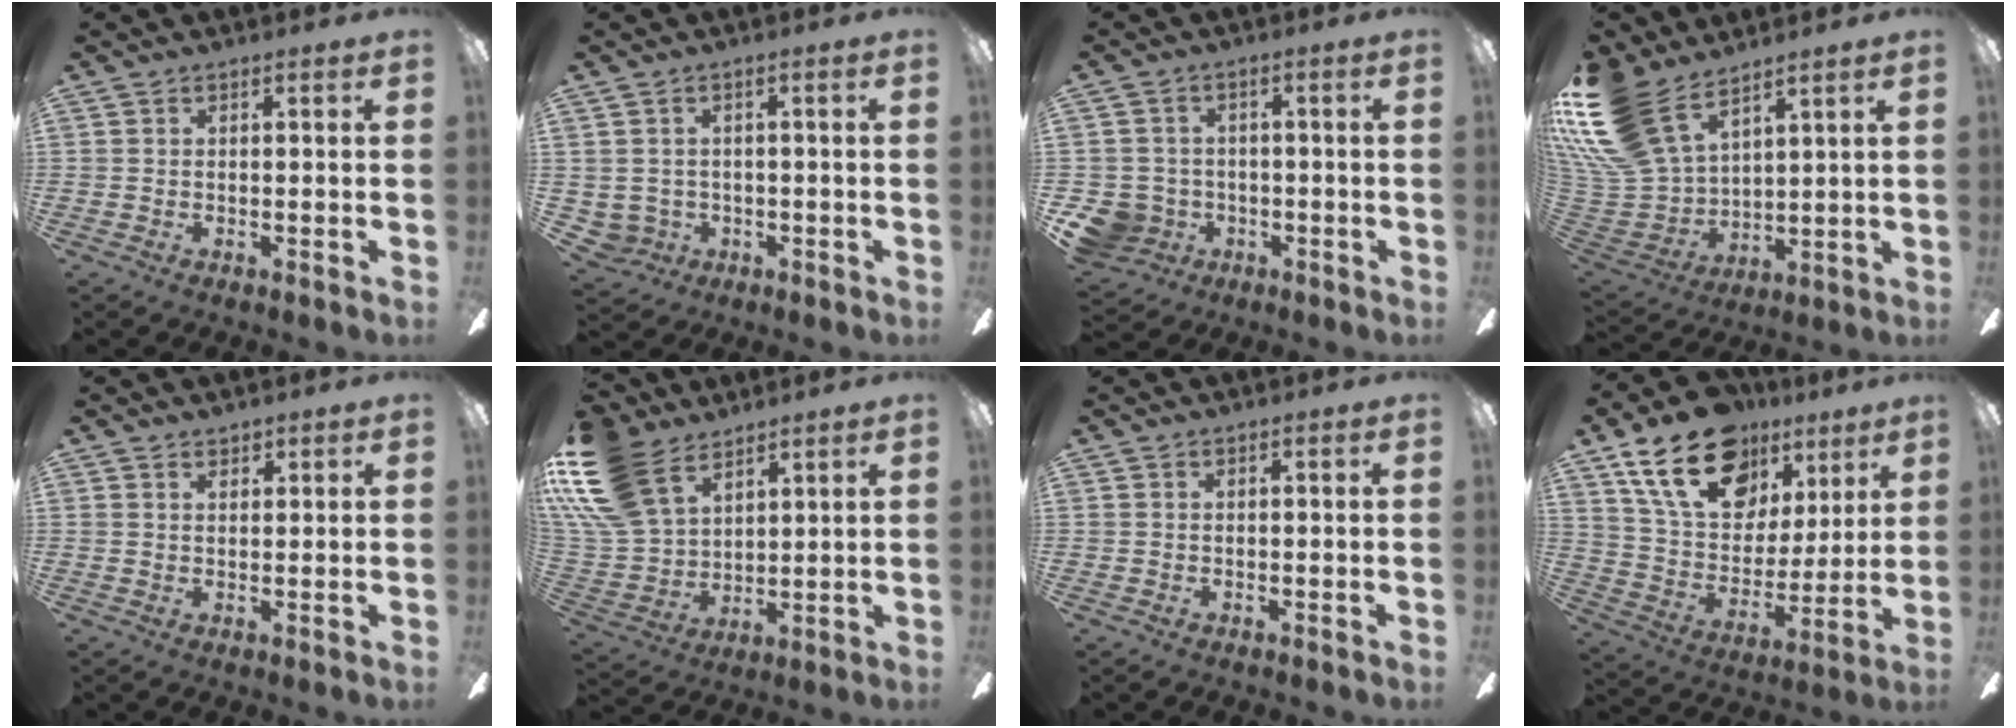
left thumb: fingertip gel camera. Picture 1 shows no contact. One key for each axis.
{"total": 3.4, "fx": 0.2, "fy": 3.4, "fz": 0.6, "tx": -0.034, "ty": 0.000, "tz": 0.001}
{"total": 6.8, "fx": -2.4, "fy": 6.2, "fz": 1.6, "tx": -0.065, "ty": 0.016, "tz": -0.043}
{"total": 19.9, "fx": 13.2, "fy": 10.4, "fz": 10.5, "tx": -0.255, "ty": -0.067, "tz": 0.247}
{"total": 1.6, "fx": 1.4, "fy": 0.6, "fz": 0.2, "tx": 0.004, "ty": -0.005, "tz": 0.025}
{"total": 19.9, "fx": 11.9, "fy": 12.1, "fz": 10.5, "tx": -0.251, "ty": -0.051, "tz": 0.222}
{"total": 0.0}
{"total": 22.9, "fx": 13.8, "fy": 13.8, "fz": 12.0, "tx": -0.212, "ty": -0.061, "tz": 0.253}